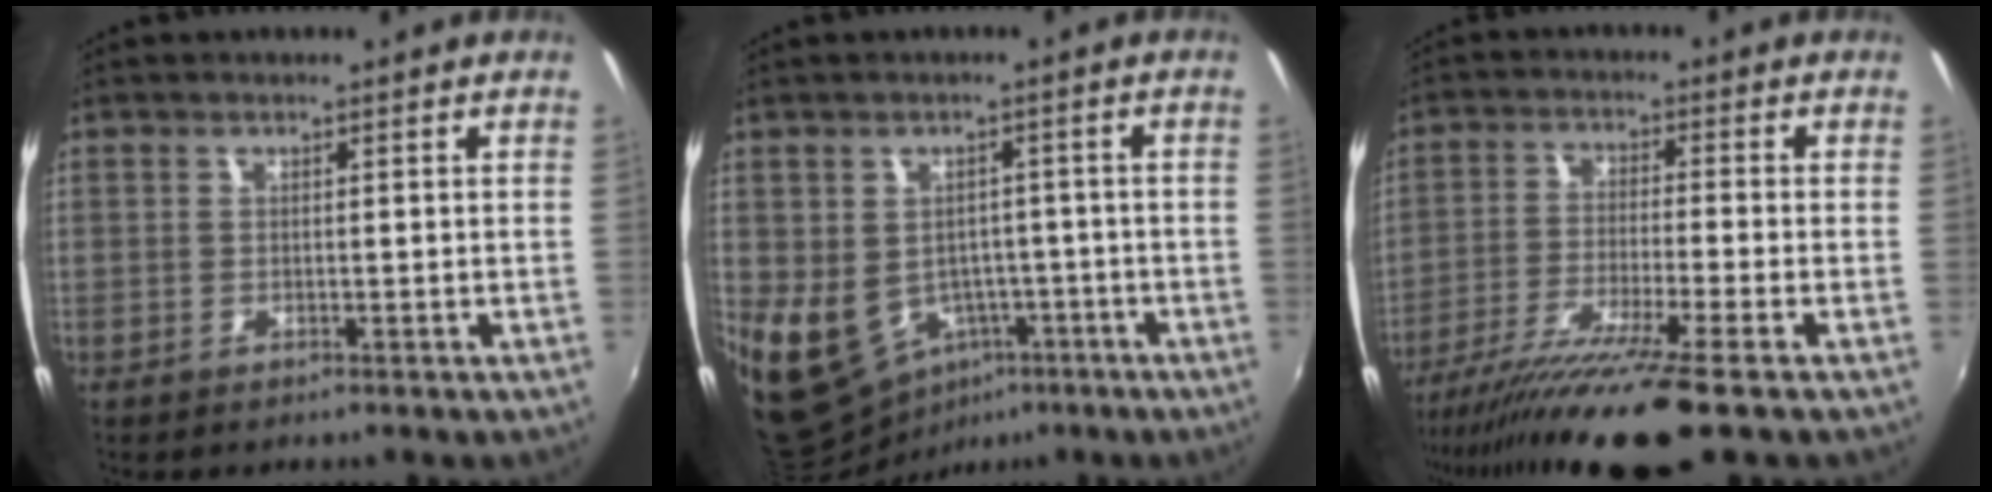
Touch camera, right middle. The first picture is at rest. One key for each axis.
{"total": 10.7, "fx": -3.6, "fy": 8.8, "fz": 5.0, "tx": -0.114, "ty": -0.004, "tz": -0.027}
{"total": 13.3, "fx": -10.3, "fy": -1.0, "fz": 8.3, "tx": -0.173, "ty": -0.043, "tz": -0.179}